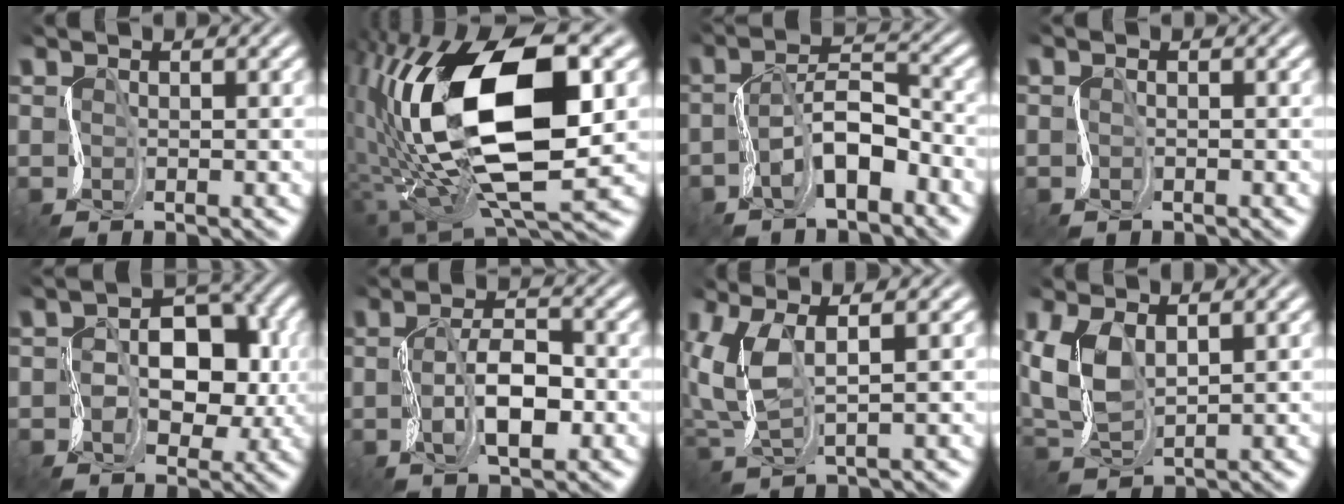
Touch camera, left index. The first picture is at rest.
{"total": 15.1, "force": [1.2, 7.4, 13.1], "torque": [-0.277, 0.001, 0.021]}
{"total": 3.7, "force": [-2.6, 1.3, 2.3], "torque": [-0.062, 0.018, -0.051]}
{"total": 0.6, "force": [0.0, -0.1, -0.6], "torque": [-0.001, 0.002, -0.009]}
{"total": 5.3, "force": [0.5, 3.8, 3.6], "torque": [-0.065, 0.018, 0.003]}
{"total": 3.1, "force": [-0.4, 1.2, 2.8], "torque": [-0.074, 0.006, -0.005]}
{"total": 3.2, "force": [1.7, 0.9, 2.5], "torque": [-0.101, 0.009, 0.040]}
{"total": 3.7, "force": [1.9, 1.8, 2.6], "torque": [-0.104, 0.011, 0.035]}